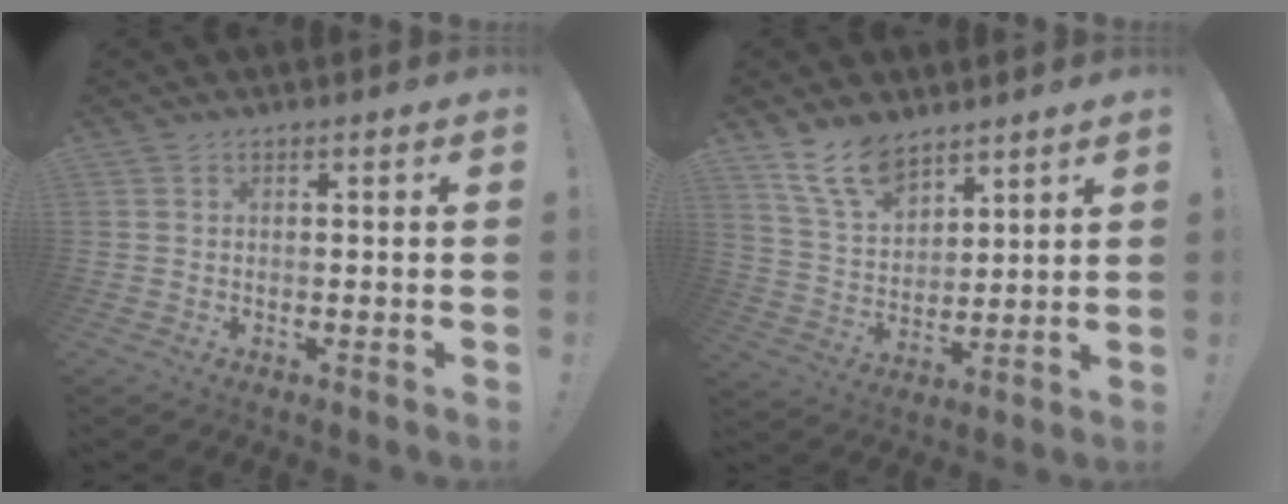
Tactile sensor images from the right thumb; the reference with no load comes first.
{"total": 11.9, "force": [9.1, 5.6, 5.2], "torque": [-0.108, -0.051, 0.176]}